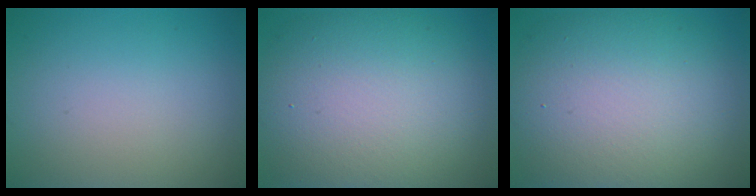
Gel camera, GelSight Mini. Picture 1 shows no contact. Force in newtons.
{"total": 12.7, "press": 12.6, "slide": 0.6}
{"total": 12.7, "press": 12.6, "slide": 0.6}